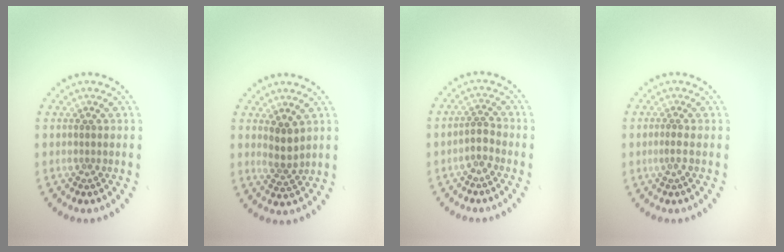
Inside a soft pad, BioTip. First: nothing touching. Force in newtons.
{"total": 2.2, "press": 1.8, "slide": 1.2}
{"total": 1.8, "press": 1.4, "slide": 1.0}
{"total": 0.9, "press": 0.8, "slide": 0.4}